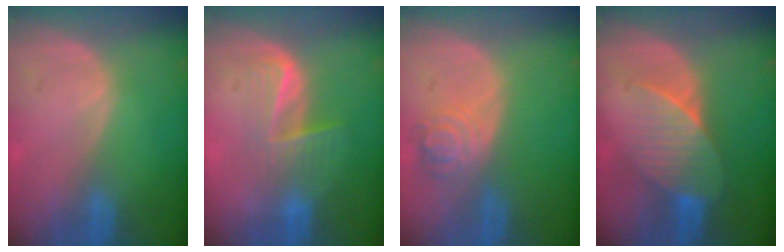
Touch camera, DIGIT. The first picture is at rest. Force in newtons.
{"total": 6.9, "press": 5.6, "slide": 4.0}
{"total": 4.5, "press": 4.2, "slide": 1.7}
{"total": 7.3, "press": 6.8, "slide": 2.8}